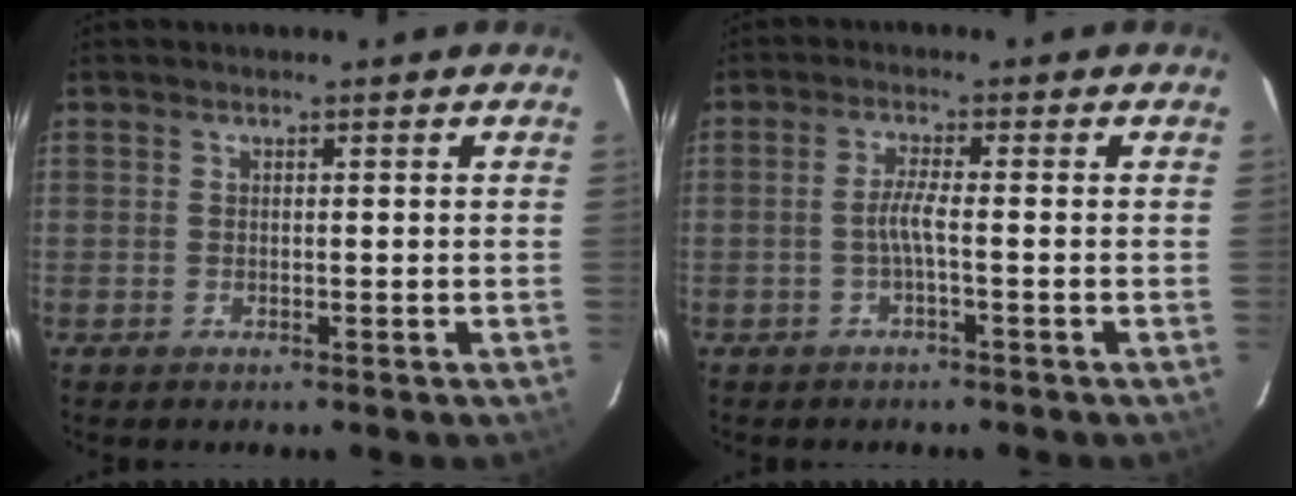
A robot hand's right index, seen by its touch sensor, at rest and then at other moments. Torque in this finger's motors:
{"motor_torque": [0.41, -0.26, 0.25, 0.09]}